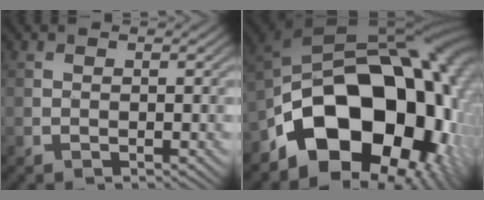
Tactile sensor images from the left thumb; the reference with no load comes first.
{"total": 20.2, "force": [-6.2, 13.2, 14.0], "torque": [-0.233, -0.028, -0.087]}